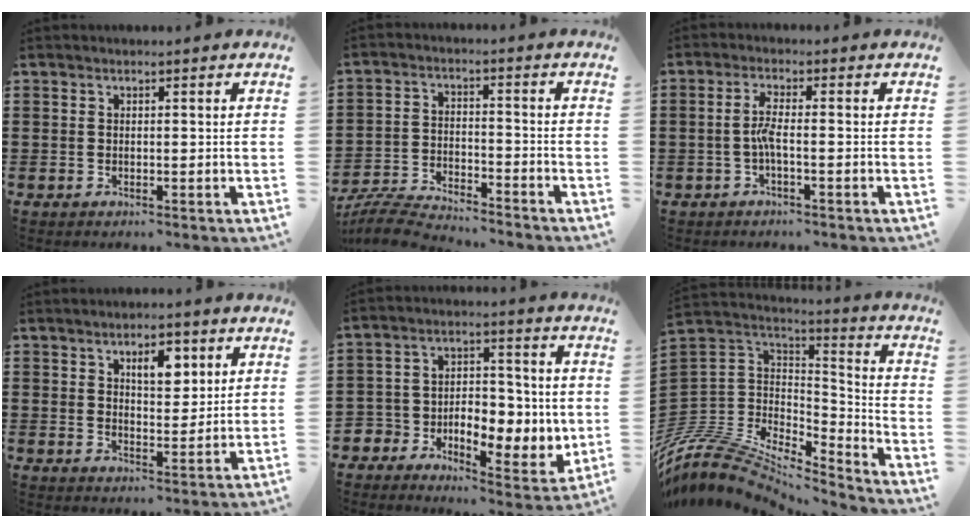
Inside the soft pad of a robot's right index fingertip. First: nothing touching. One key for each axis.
{"total": 6.5, "fx": -6.4, "fy": 0.2, "fz": 1.2, "tx": -0.034, "ty": 0.002, "tz": -0.128}
{"total": 3.2, "fx": -1.1, "fy": 0.4, "fz": 3.0, "tx": -0.072, "ty": -0.005, "tz": -0.026}
{"total": 5.2, "fx": 2.5, "fy": 2.5, "fz": 3.8, "tx": -0.051, "ty": 0.000, "tz": 0.035}
{"total": 6.1, "fx": -0.9, "fy": 5.3, "fz": 2.9, "tx": -0.062, "ty": -0.004, "tz": -0.017}
{"total": 9.8, "fx": -8.1, "fy": 4.7, "fz": 3.1, "tx": -0.091, "ty": 0.004, "tz": -0.164}